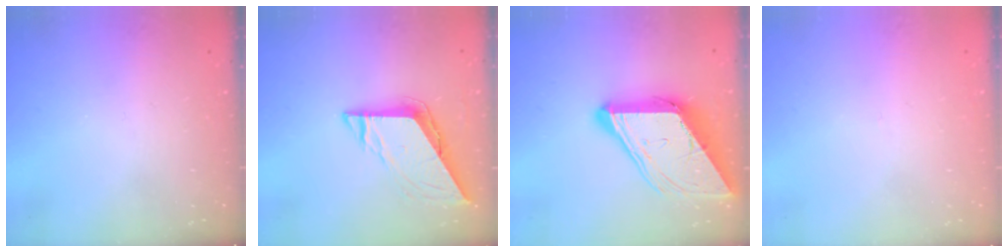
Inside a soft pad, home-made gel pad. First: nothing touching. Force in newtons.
{"total": 7.8, "press": 7.8, "slide": 0.4}
{"total": 18.6, "press": 18.5, "slide": 2.0}
{"total": 2.6, "press": 2.6, "slide": 0.2}